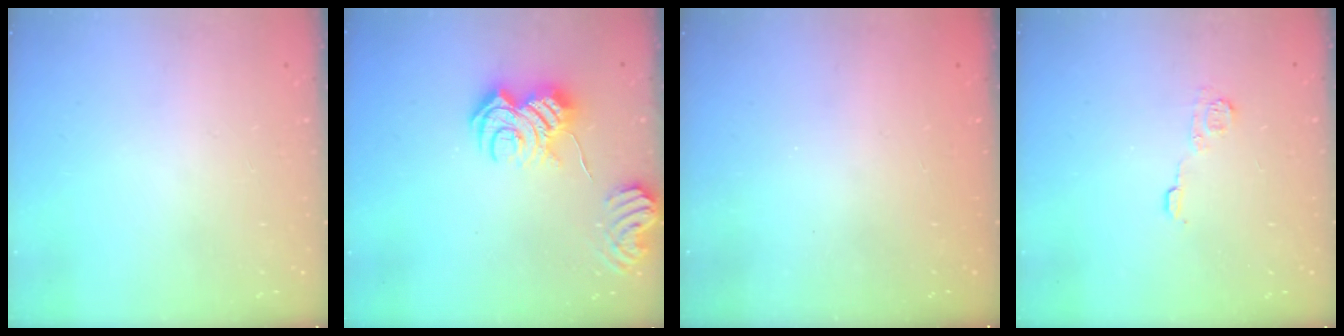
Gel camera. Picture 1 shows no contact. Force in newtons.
{"total": 11.9, "press": 11.9, "slide": 0.7}
{"total": 2.3, "press": 2.2, "slide": 0.8}
{"total": 6.0, "press": 6.0, "slide": 0.4}